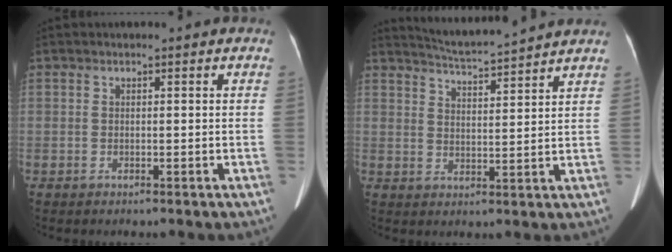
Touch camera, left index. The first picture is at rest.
{"total": 9.2, "force": [8.7, -1.1, 2.5], "torque": [-0.057, 0.009, 0.136]}